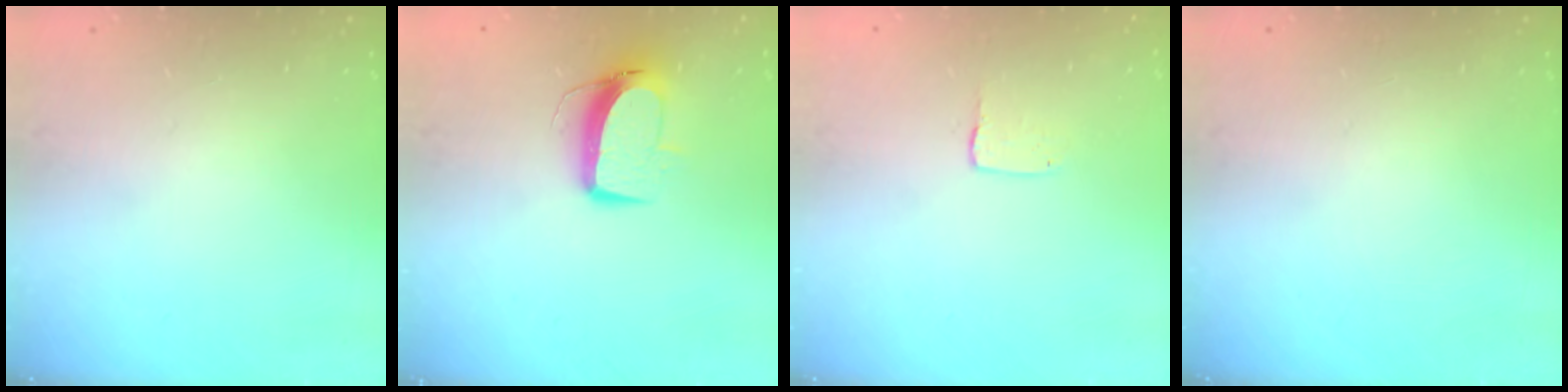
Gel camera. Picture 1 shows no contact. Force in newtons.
{"total": 9.9, "press": 9.9, "slide": 0.8}
{"total": 2.0, "press": 2.0, "slide": 0.2}
{"total": 0.0}